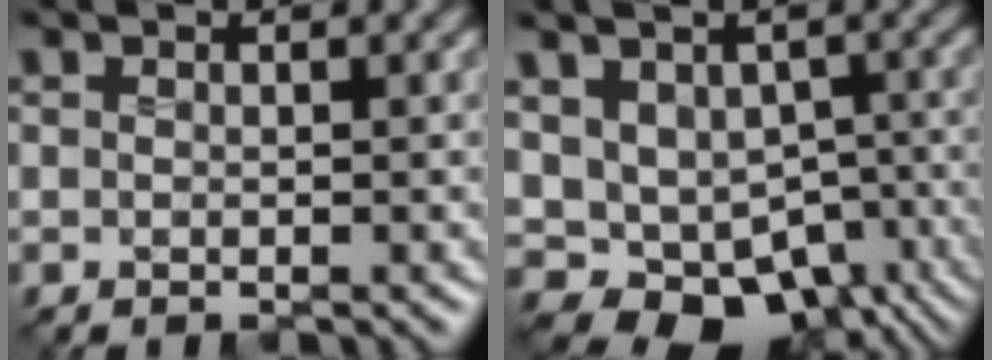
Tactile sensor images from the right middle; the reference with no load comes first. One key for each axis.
{"total": 8.8, "fx": -3.1, "fy": 6.8, "fz": 4.8, "tx": -0.076, "ty": -0.011, "tz": -0.026}